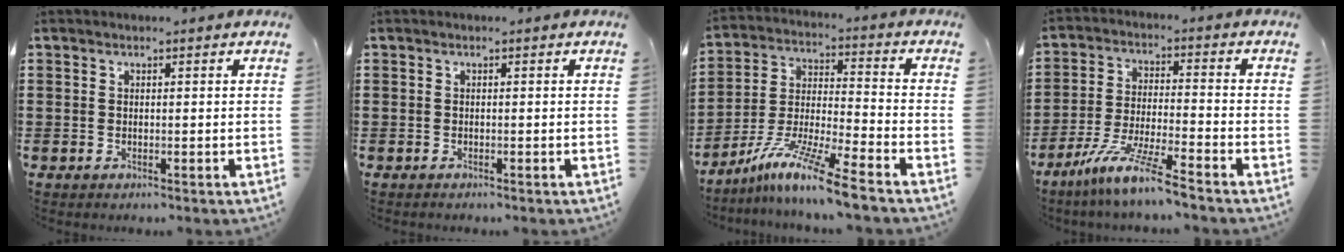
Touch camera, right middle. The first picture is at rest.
{"total": 0.0}
{"total": 10.8, "force": [-8.7, -0.5, 6.3], "torque": [-0.133, -0.005, -0.178]}
{"total": 8.7, "force": [-7.1, -0.7, 5.0], "torque": [-0.108, -0.015, -0.142]}